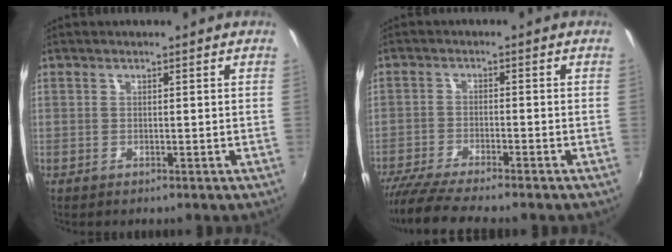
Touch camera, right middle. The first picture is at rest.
{"total": 9.0, "force": [-8.0, 0.2, 4.2], "torque": [-0.104, -0.032, -0.139]}